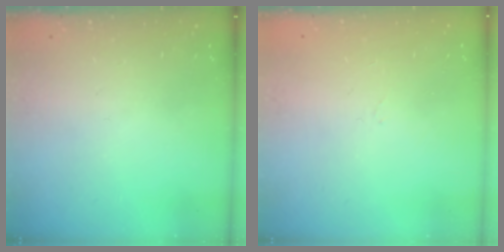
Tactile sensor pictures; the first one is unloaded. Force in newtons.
{"total": 0.9, "press": 0.9, "slide": 0.2}